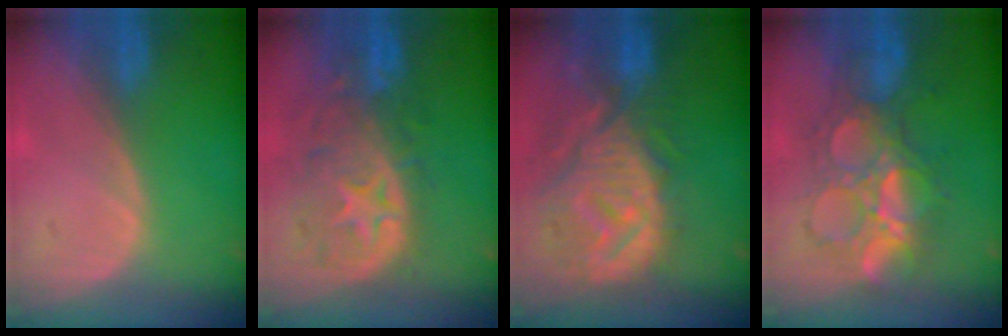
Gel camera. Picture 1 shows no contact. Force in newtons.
{"total": 11.2, "press": 9.8, "slide": 5.3}
{"total": 12.4, "press": 11.1, "slide": 5.6}
{"total": 9.1, "press": 9.0, "slide": 1.1}